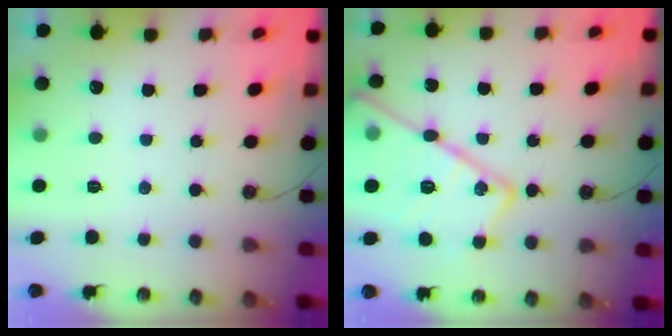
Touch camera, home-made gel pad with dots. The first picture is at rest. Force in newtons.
{"total": 24.7, "press": 24.5, "slide": 2.7}